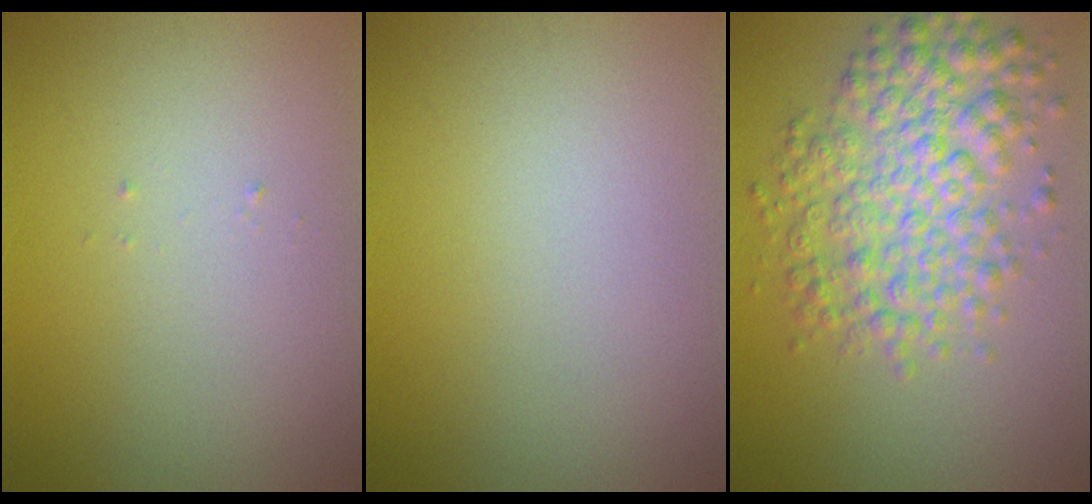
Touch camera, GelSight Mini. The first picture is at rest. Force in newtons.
{"total": 0.0}
{"total": 6.2, "press": 6.2, "slide": 0.0}